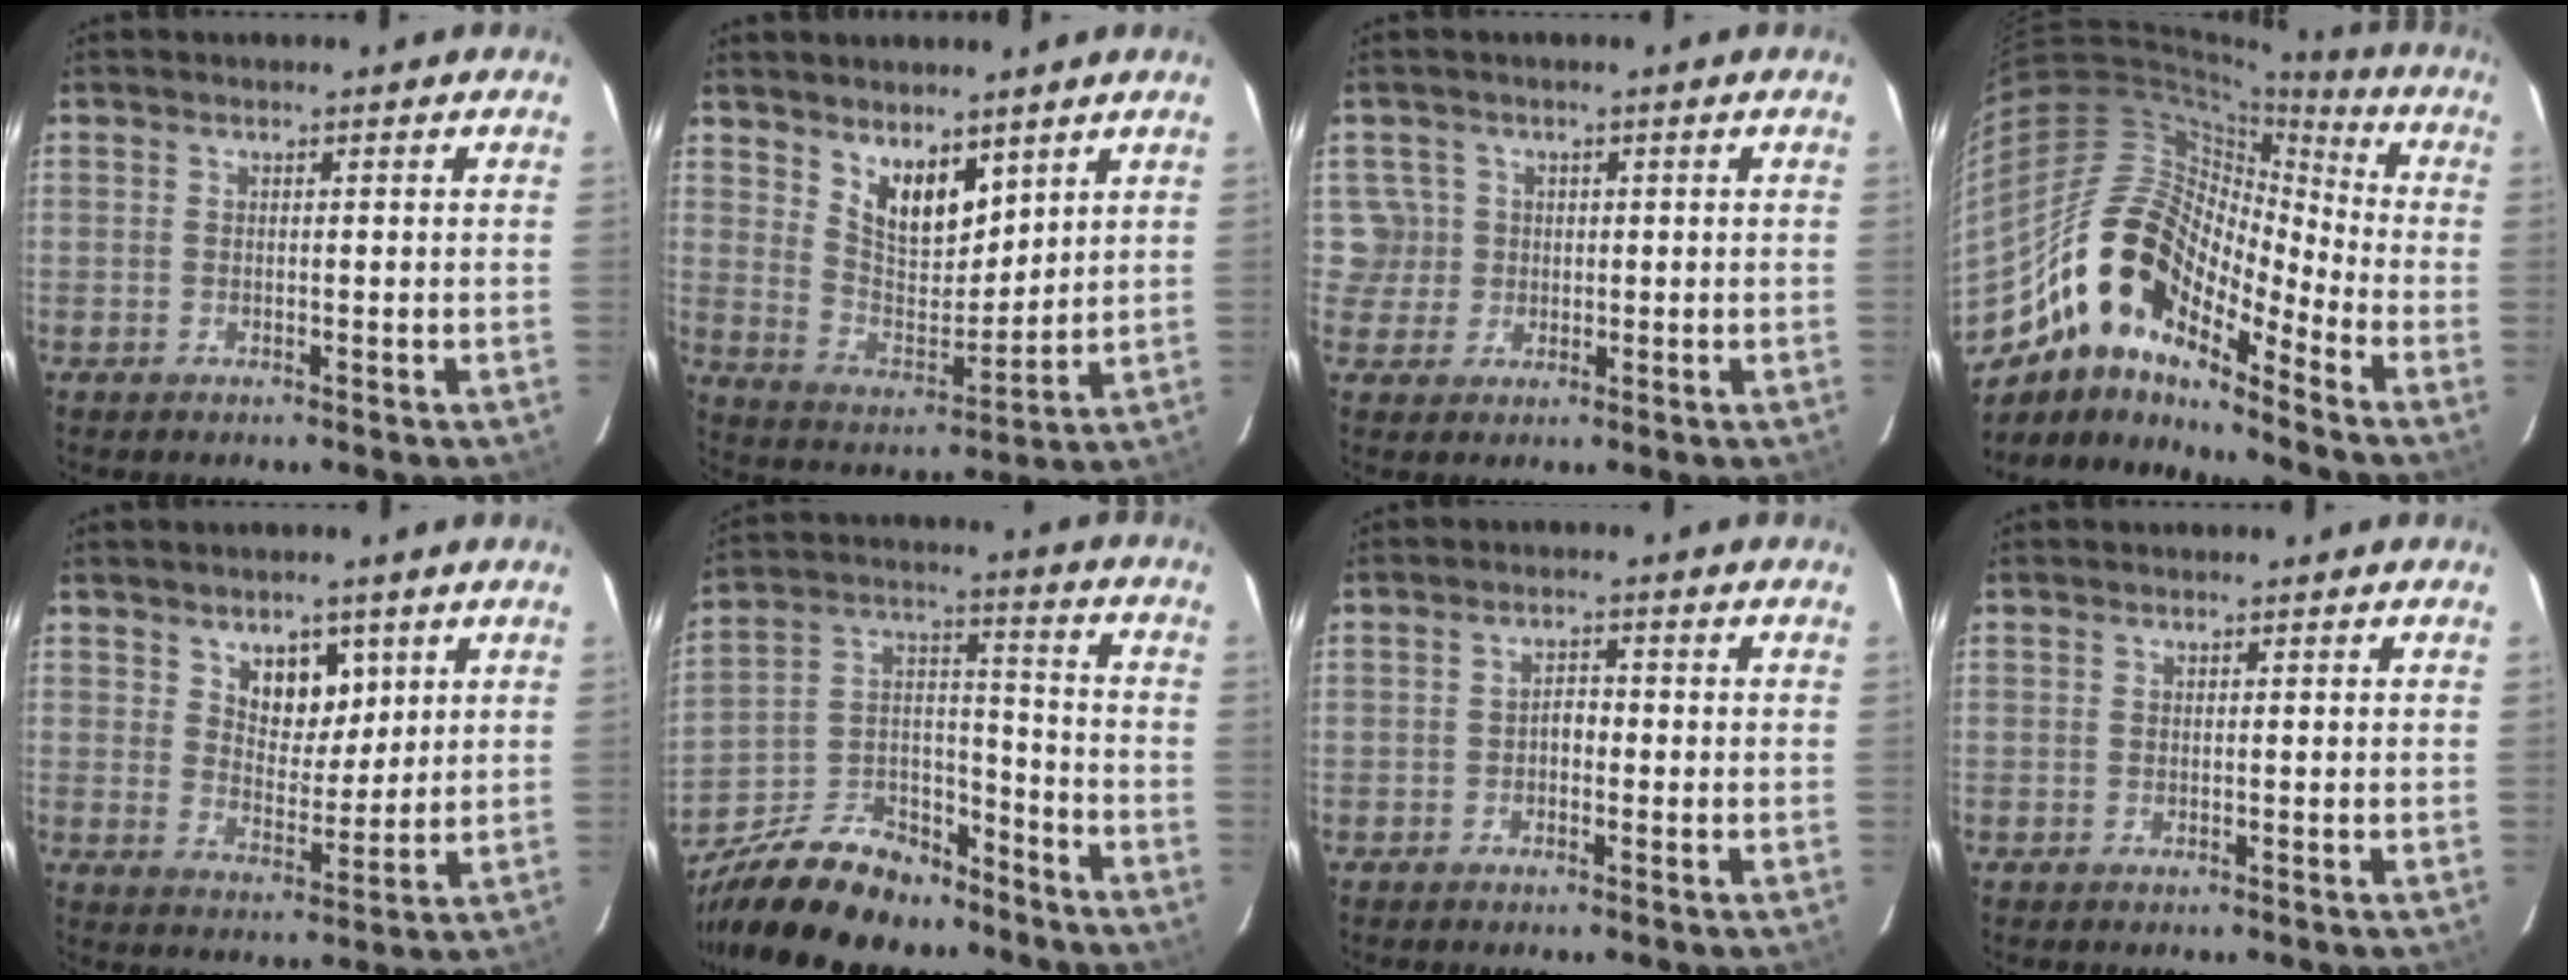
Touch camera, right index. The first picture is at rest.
{"total": 9.9, "force": [6.6, 4.7, 5.8], "torque": [-0.094, -0.007, 0.130]}
{"total": 4.0, "force": [0.5, 4.0, 0.0], "torque": [0.018, 0.020, 0.011]}
{"total": 17.0, "force": [-11.7, 6.6, 10.6], "torque": [-0.177, 0.002, -0.236]}
{"total": 7.1, "force": [3.7, 4.6, 4.0], "torque": [-0.053, -0.003, 0.066]}
{"total": 21.4, "force": [-16.0, 10.3, 9.9], "torque": [-0.219, 0.036, -0.255]}
{"total": 1.8, "force": [-0.7, 1.2, 1.1], "torque": [-0.021, 0.009, -0.014]}
{"total": 0.0}